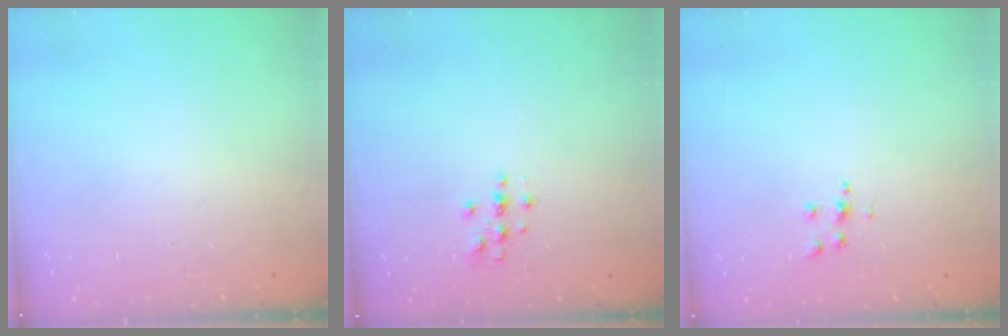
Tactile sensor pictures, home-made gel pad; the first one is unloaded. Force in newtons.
{"total": 3.0, "press": 3.0, "slide": 0.3}
{"total": 5.9, "press": 5.9, "slide": 0.3}